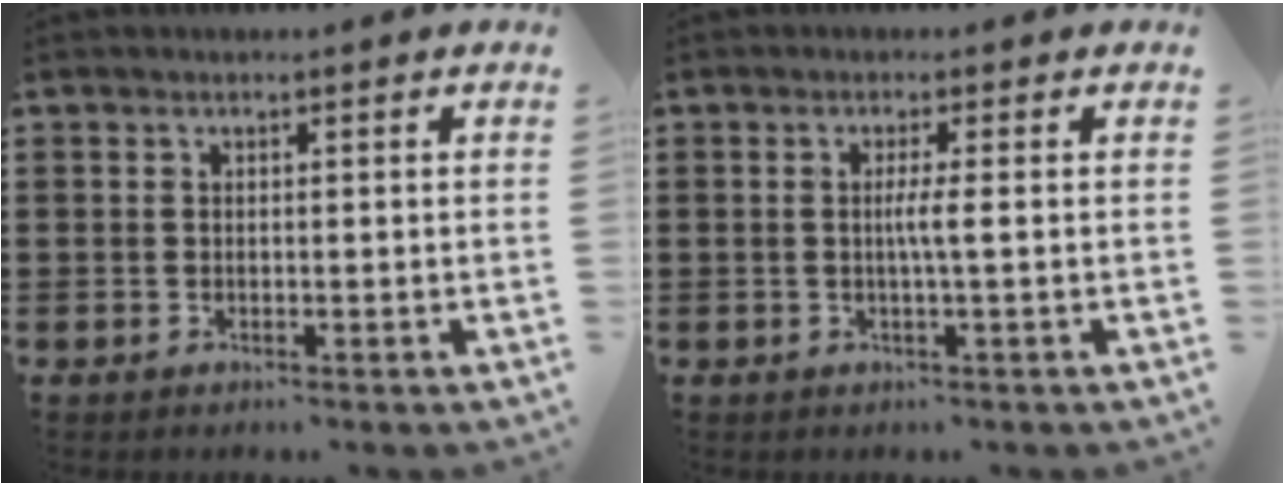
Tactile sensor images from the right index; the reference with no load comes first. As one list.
[{"total": 2.6, "force": [-0.1, -0.2, 2.6], "torque": [-0.047, -0.006, -0.006]}]